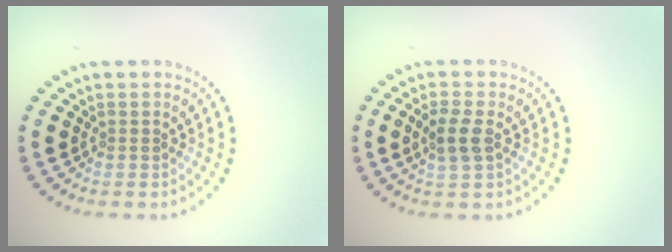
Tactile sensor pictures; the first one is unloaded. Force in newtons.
{"total": 2.4, "press": 2.3, "slide": 0.5}